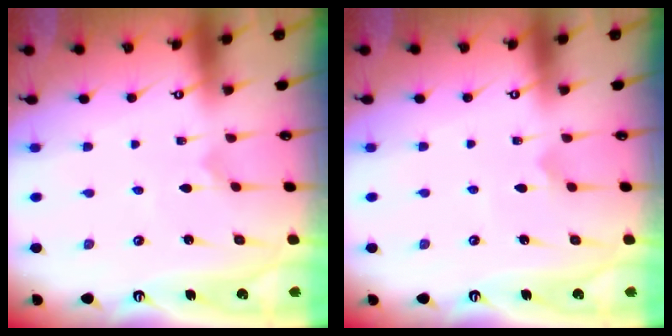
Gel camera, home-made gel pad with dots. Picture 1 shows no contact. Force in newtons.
{"total": 4.4, "press": 4.3, "slide": 0.4}